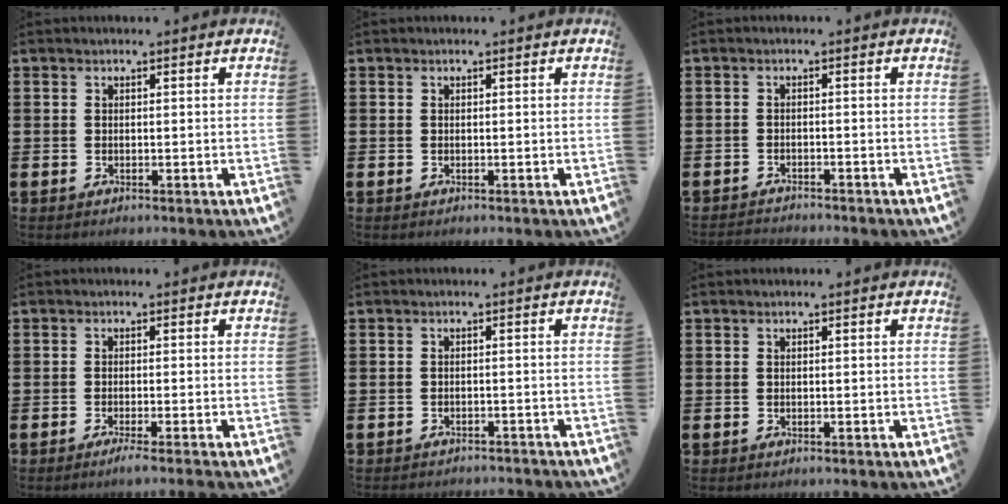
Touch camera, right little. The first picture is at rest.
{"total": 0.0}
{"total": 1.3, "force": [-1.3, -0.1, -0.1], "torque": [-0.002, 0.003, -0.026]}
{"total": 1.4, "force": [-0.9, -0.1, 1.1], "torque": [-0.016, -0.003, -0.017]}
{"total": 1.1, "force": [-1.1, 0.0, -0.1], "torque": [-0.002, 0.002, -0.023]}
{"total": 0.0}